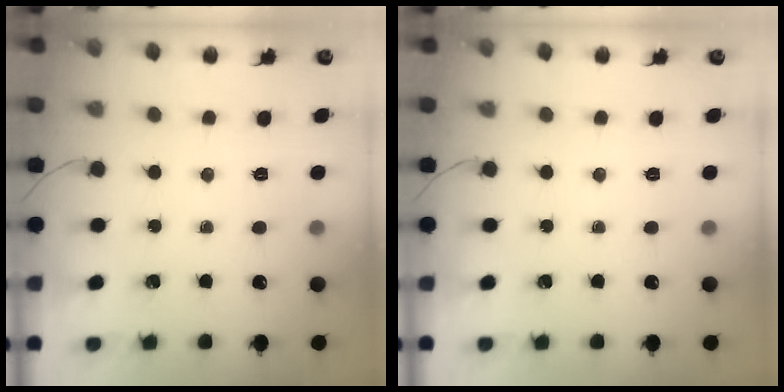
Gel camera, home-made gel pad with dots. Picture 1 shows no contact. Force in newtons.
{"total": 0.0}